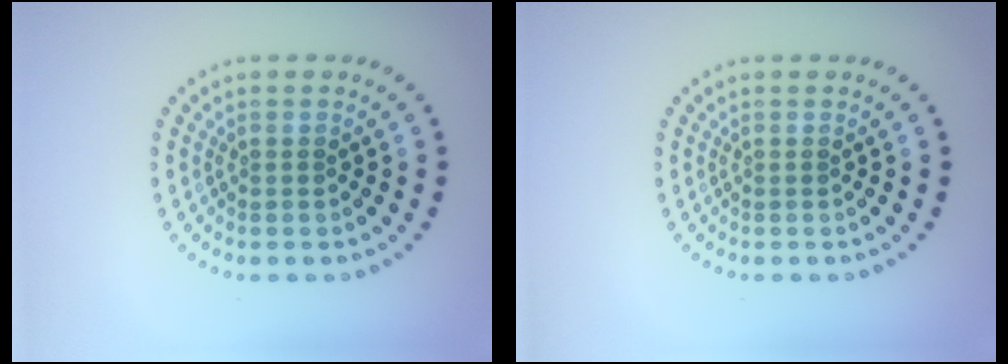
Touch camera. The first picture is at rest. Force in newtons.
{"total": 0.0}